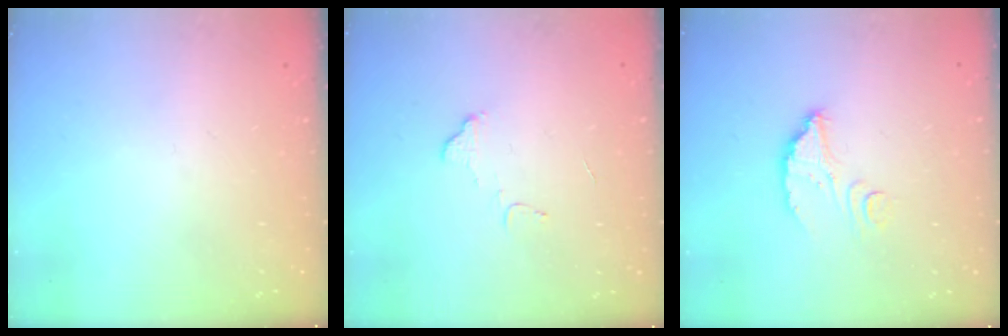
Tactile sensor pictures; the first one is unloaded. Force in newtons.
{"total": 3.2, "press": 3.2, "slide": 0.2}
{"total": 6.0, "press": 6.0, "slide": 0.3}